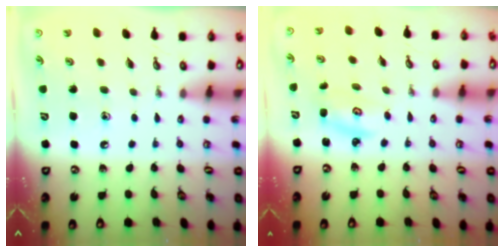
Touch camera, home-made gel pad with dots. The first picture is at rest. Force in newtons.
{"total": 2.7, "press": 2.7, "slide": 0.4}